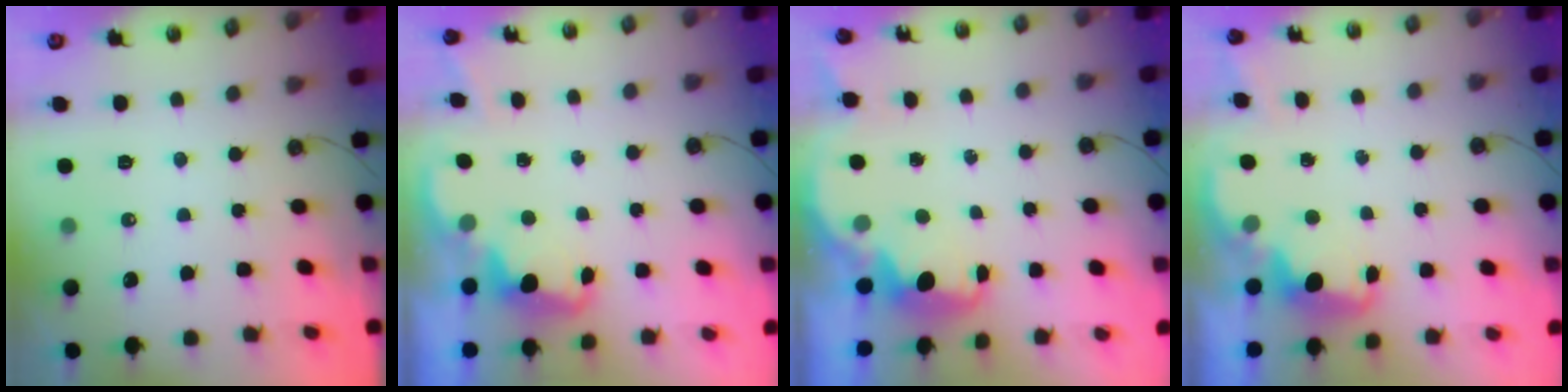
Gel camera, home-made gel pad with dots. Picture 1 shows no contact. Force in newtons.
{"total": 2.4, "press": 2.3, "slide": 0.7}
{"total": 2.7, "press": 2.6, "slide": 0.6}
{"total": 2.2, "press": 2.1, "slide": 0.6}